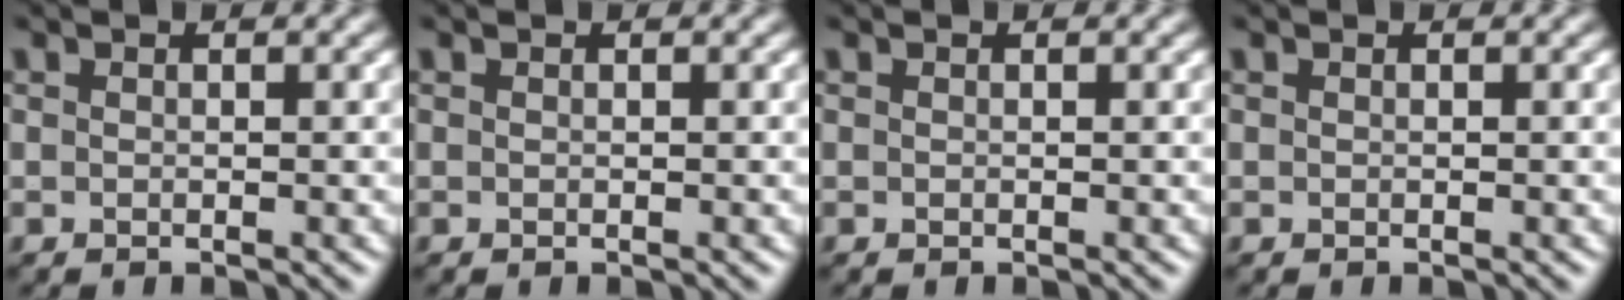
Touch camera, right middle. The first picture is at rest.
{"total": 0.0}
{"total": 0.0}
{"total": 0.0}